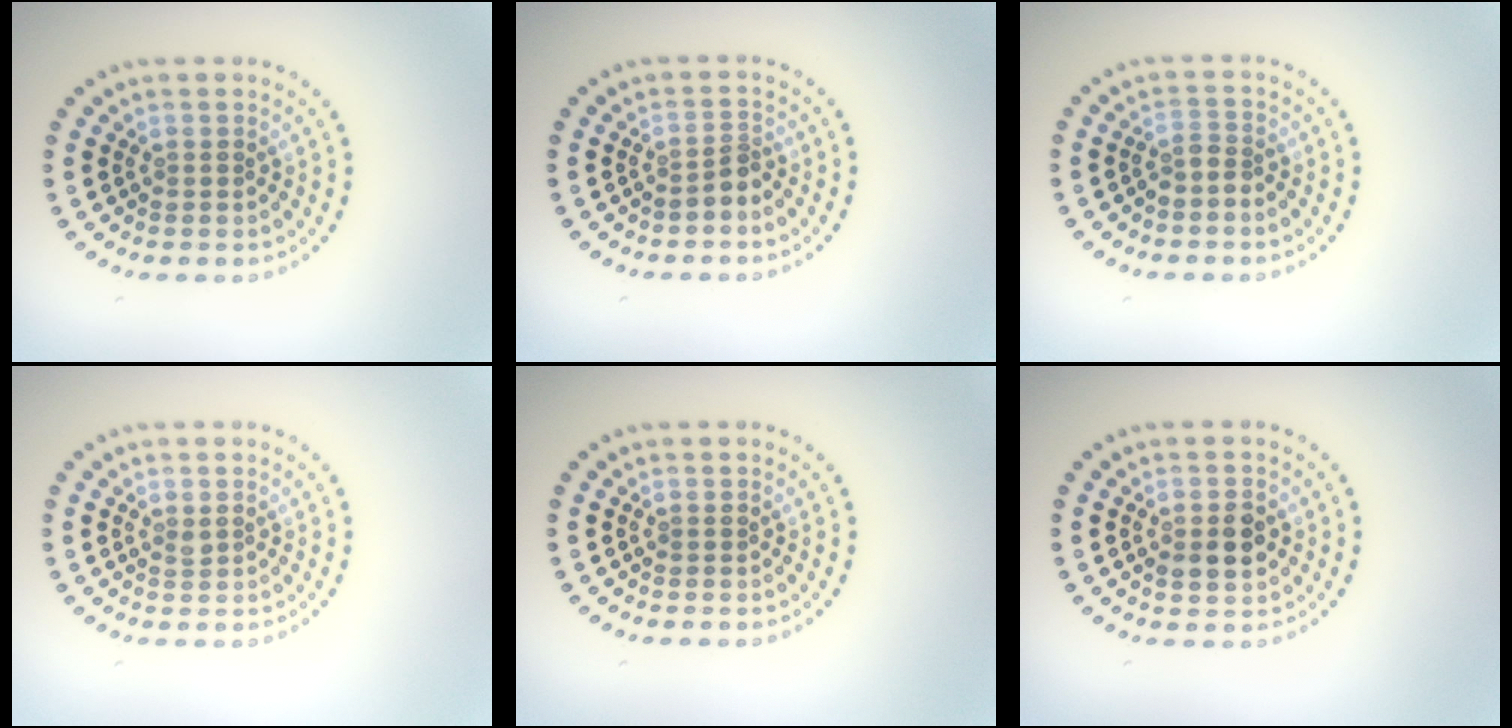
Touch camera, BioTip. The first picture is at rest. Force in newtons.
{"total": 1.7, "press": 1.2, "slide": 1.1}
{"total": 1.6, "press": 1.2, "slide": 1.0}
{"total": 0.6, "press": 0.5, "slide": 0.3}
{"total": 0.0}
{"total": 2.9, "press": 2.9, "slide": 0.2}